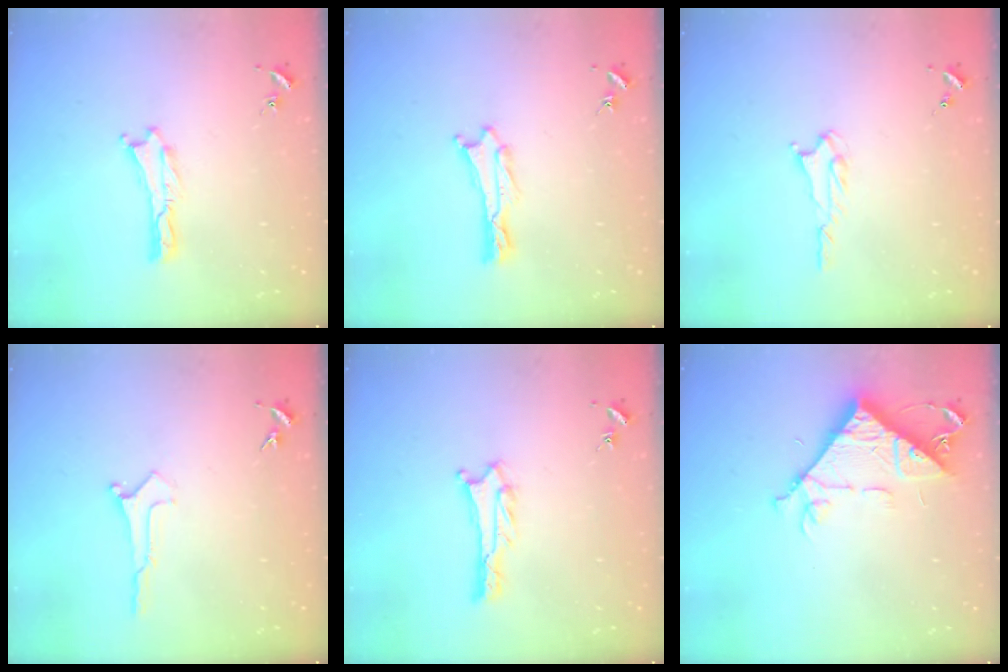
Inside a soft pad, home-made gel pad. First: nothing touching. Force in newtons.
{"total": 0.5, "press": 0.5, "slide": 0.1}
{"total": 1.8, "press": 1.7, "slide": 0.3}
{"total": 0.0}
{"total": 1.9, "press": 1.9, "slide": 0.2}
{"total": 9.4, "press": 9.4, "slide": 1.0}